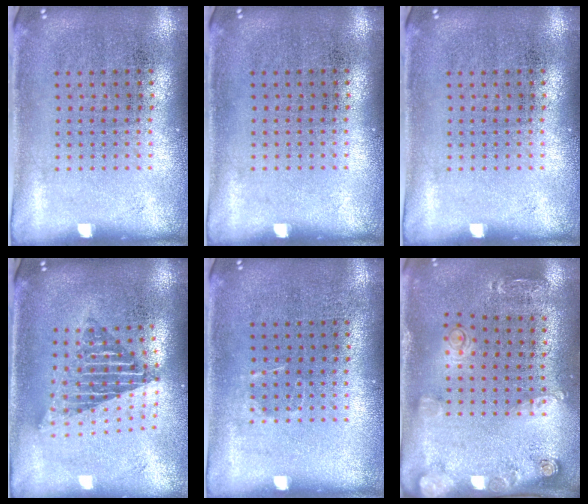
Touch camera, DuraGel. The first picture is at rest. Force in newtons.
{"total": 0.0}
{"total": 0.0}
{"total": 1.8, "press": 1.4, "slide": 1.1}
{"total": 0.5, "press": 0.5, "slide": 0.2}
{"total": 1.5, "press": 1.4, "slide": 0.7}